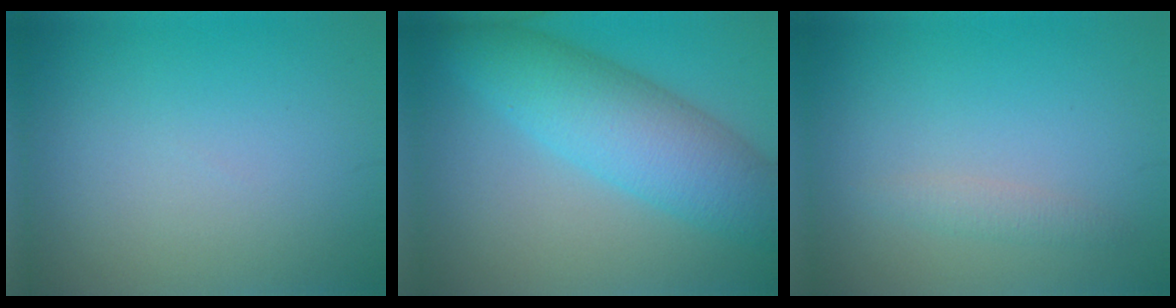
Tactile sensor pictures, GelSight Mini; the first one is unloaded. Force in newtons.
{"total": 8.0, "press": 8.0, "slide": 0.1}
{"total": 1.3, "press": 1.3, "slide": 0.1}